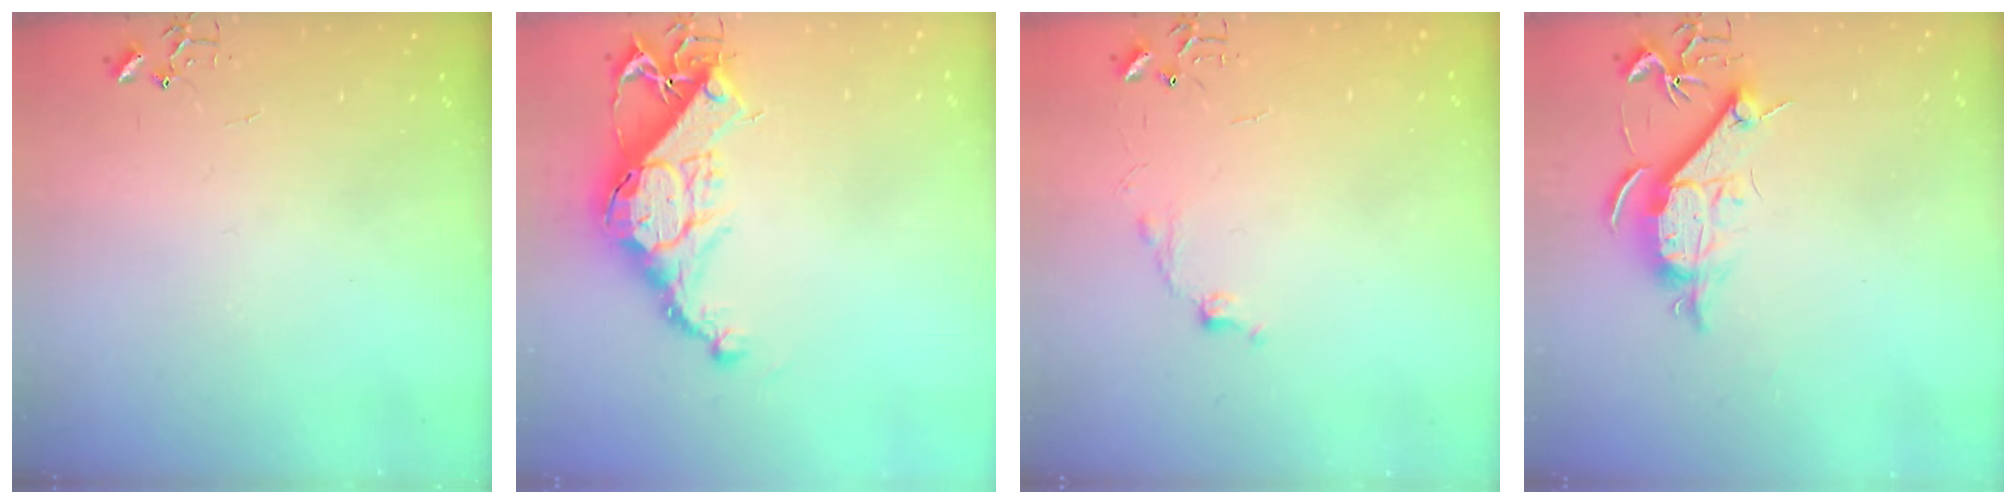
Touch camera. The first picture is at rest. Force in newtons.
{"total": 15.7, "press": 15.7, "slide": 1.1}
{"total": 6.7, "press": 6.7, "slide": 0.9}
{"total": 10.6, "press": 10.6, "slide": 0.8}